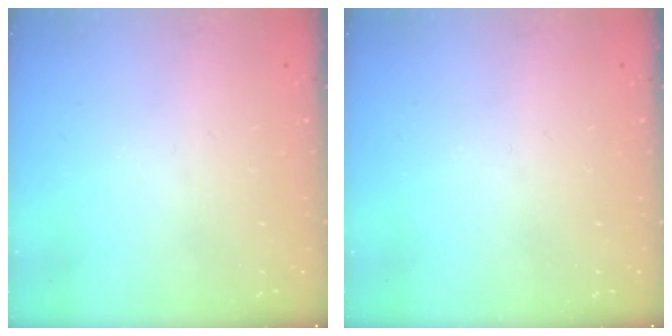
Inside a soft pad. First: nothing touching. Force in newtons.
{"total": 0.0}